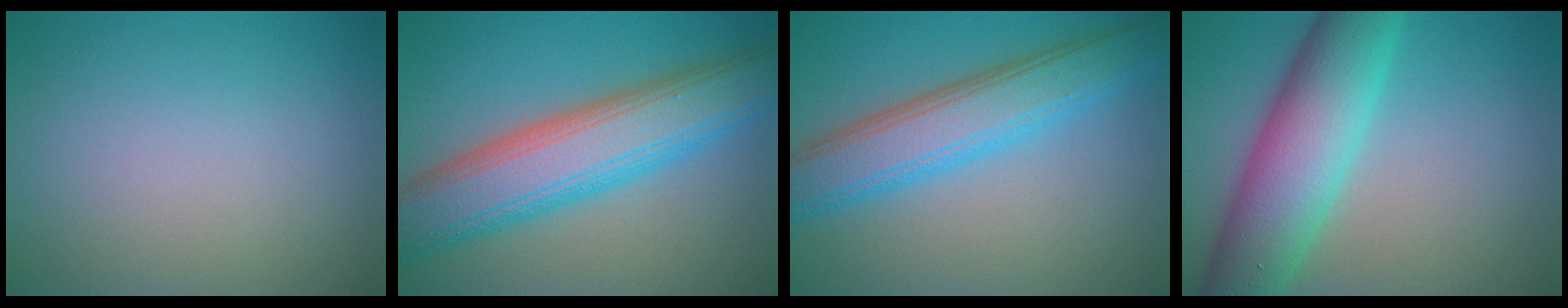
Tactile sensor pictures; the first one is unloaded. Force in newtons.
{"total": 9.6, "press": 9.6, "slide": 0.4}
{"total": 6.7, "press": 6.7, "slide": 0.4}
{"total": 9.4, "press": 9.4, "slide": 0.7}